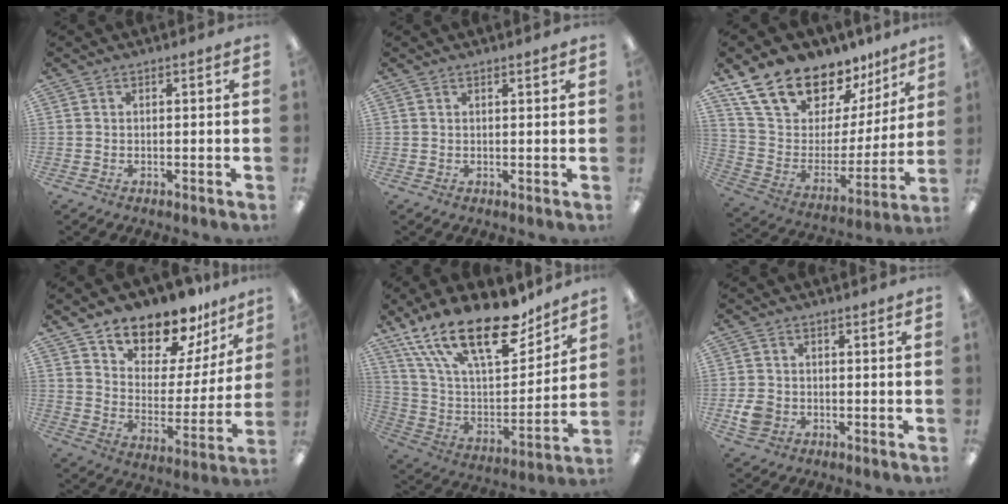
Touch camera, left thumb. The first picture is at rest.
{"total": 0.8, "force": [0.7, 0.1, 0.4], "torque": [-0.009, 0.000, 0.012]}
{"total": 18.8, "force": [15.6, 8.4, 6.3], "torque": [-0.126, -0.120, 0.284]}
{"total": 12.9, "force": [11.6, 5.0, 2.3], "torque": [-0.040, -0.111, 0.208]}
{"total": 24.7, "force": [16.9, 9.8, 15.1], "torque": [-0.270, -0.102, 0.294]}
{"total": 4.2, "force": [-1.1, 3.6, 1.9], "torque": [-0.029, 0.003, -0.020]}